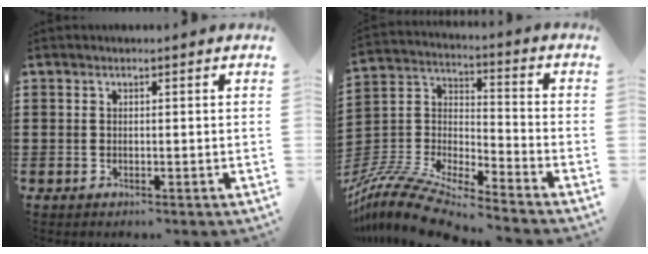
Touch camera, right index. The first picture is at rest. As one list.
[{"total": 11.0, "force": [-10.1, 1.4, 4.1], "torque": [-0.100, 0.011, -0.209]}]